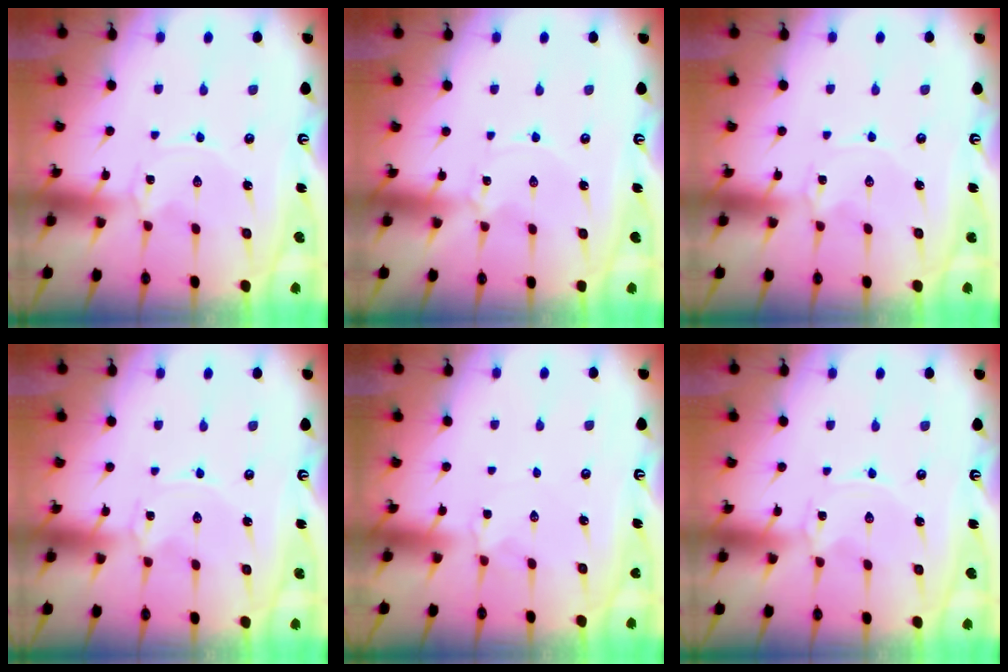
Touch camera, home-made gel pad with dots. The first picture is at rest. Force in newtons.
{"total": 0.0}
{"total": 1.4, "press": 1.4, "slide": 0.2}
{"total": 0.0}
{"total": 2.3, "press": 2.3, "slide": 0.5}
{"total": 0.0}